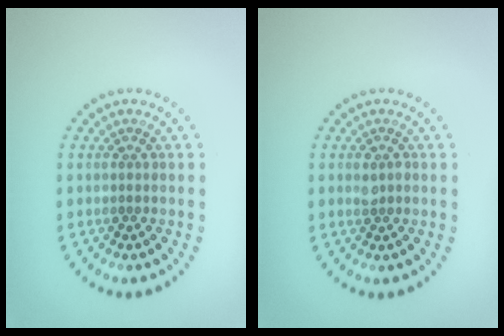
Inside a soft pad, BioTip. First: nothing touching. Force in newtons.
{"total": 1.2, "press": 1.2, "slide": 0.1}